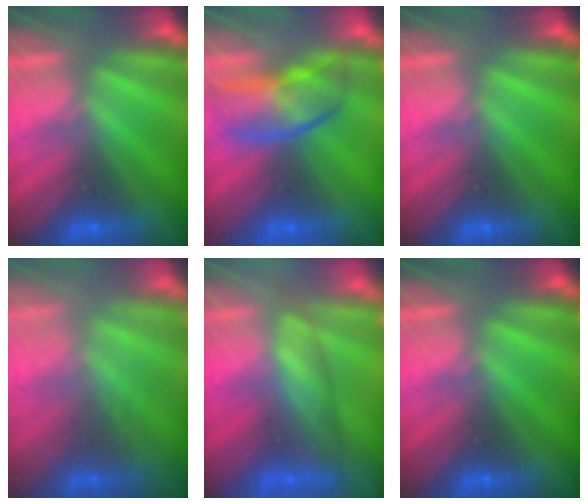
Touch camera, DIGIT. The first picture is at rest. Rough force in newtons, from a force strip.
{"total": 2.7}
{"total": 0.0}
{"total": 2.1}
{"total": 3.7}
{"total": 0.0}